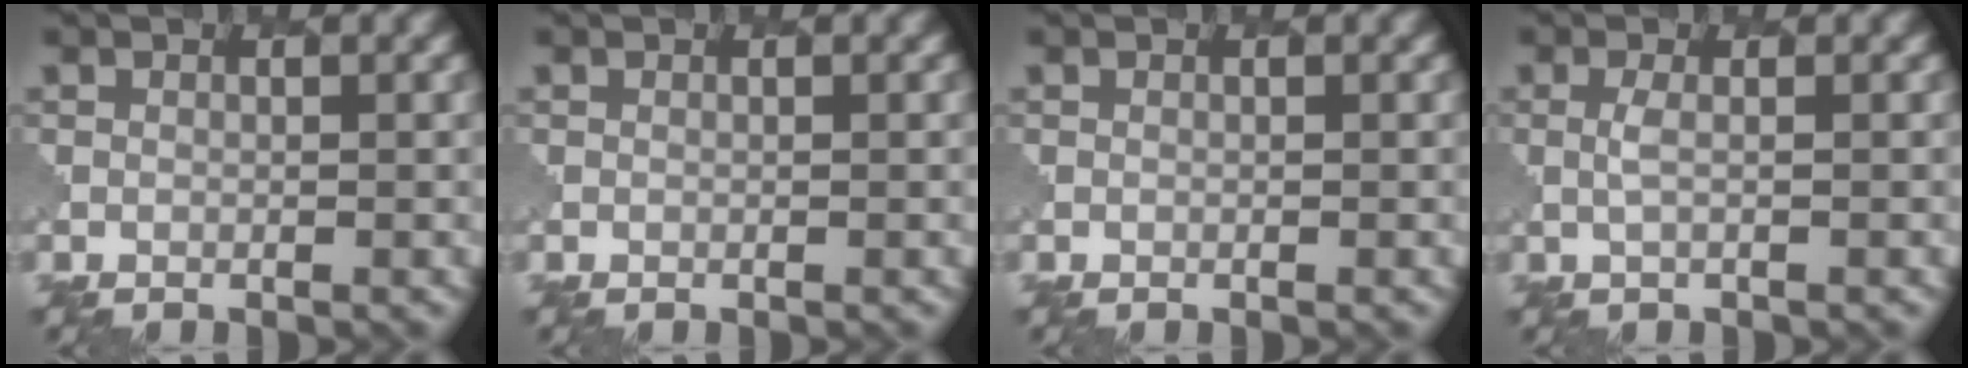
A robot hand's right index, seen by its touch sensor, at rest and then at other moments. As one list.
[{"total": 0.0}, {"total": 0.0}, {"total": 1.2, "force": [0.4, 0.3, 1.1], "torque": [-0.020, -0.001, 0.006]}]